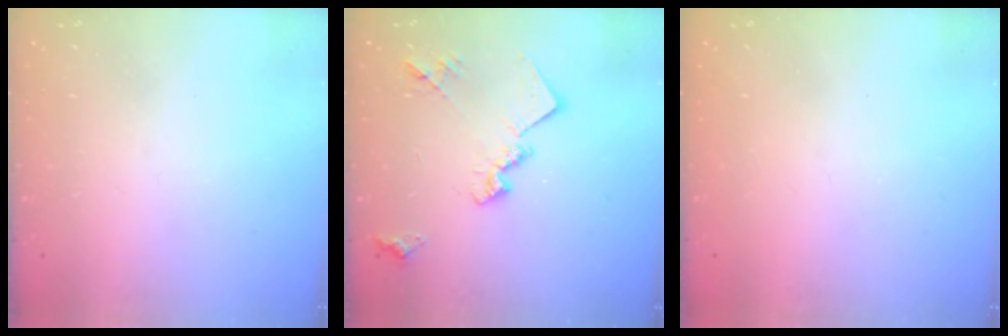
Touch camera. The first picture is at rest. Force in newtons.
{"total": 15.4, "press": 15.3, "slide": 1.0}
{"total": 1.5, "press": 1.3, "slide": 0.9}